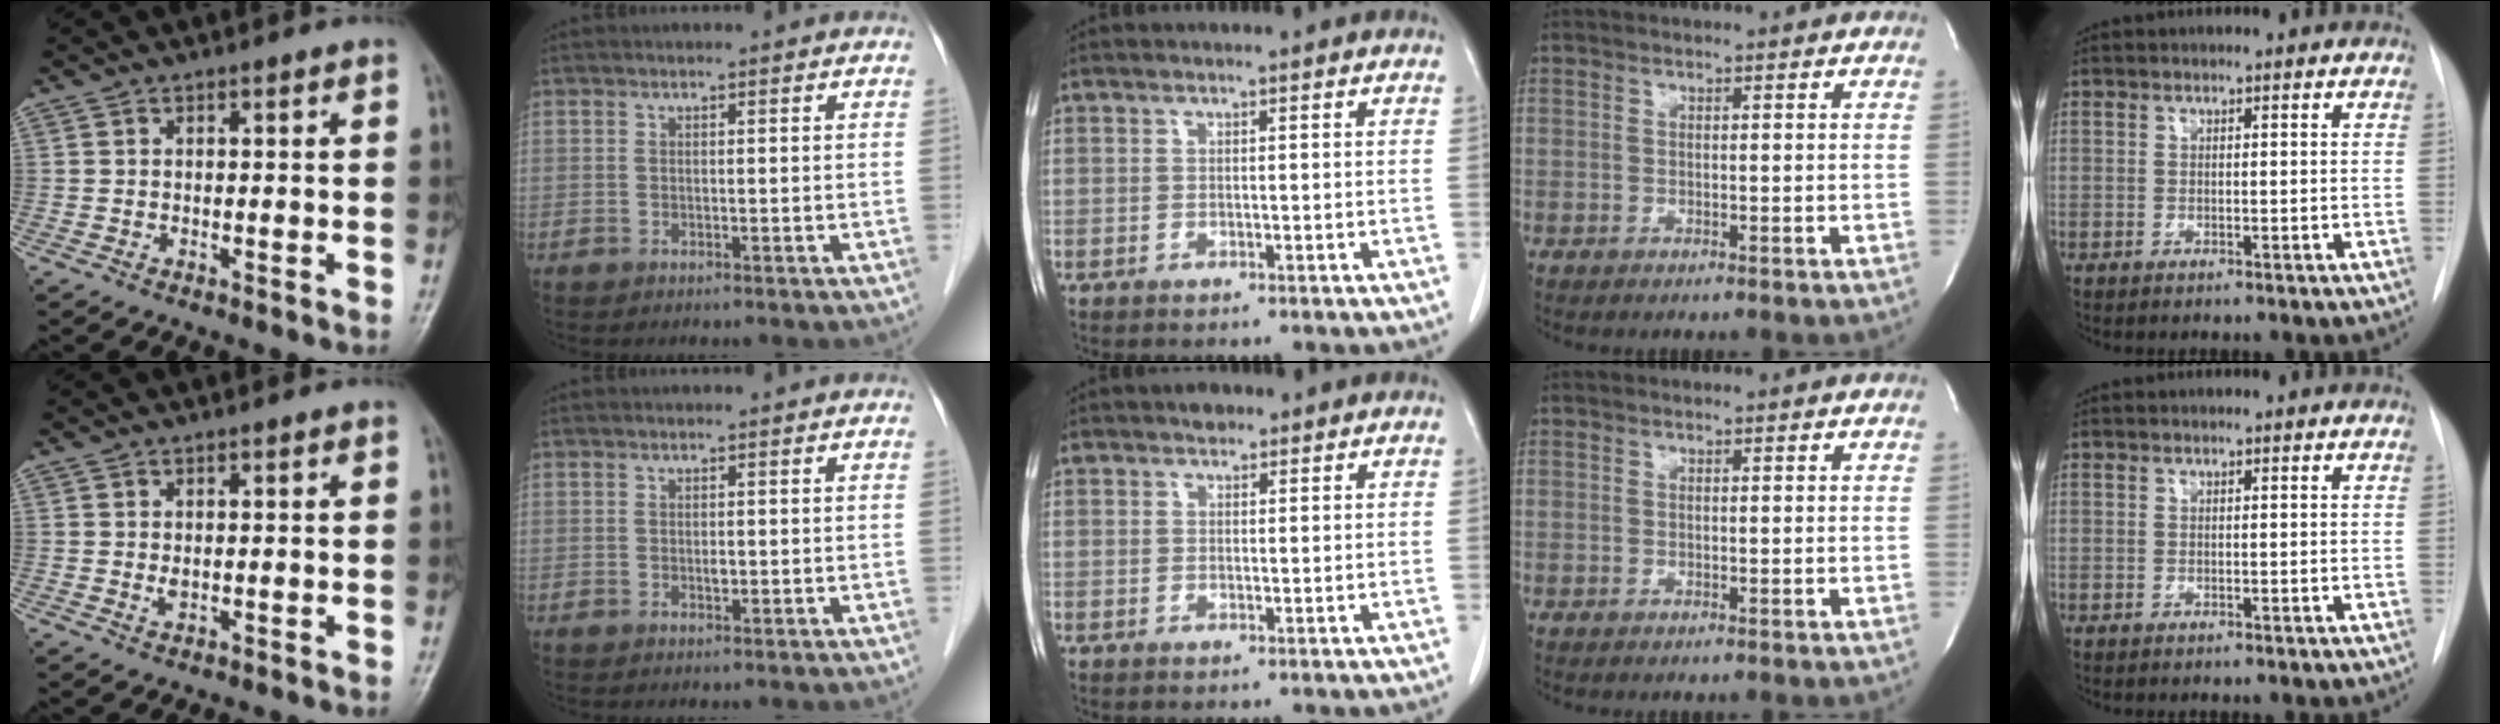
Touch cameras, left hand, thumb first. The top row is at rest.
{"thumb": {"total": 1.3, "force": [0.2, 0.8, 1.0], "torque": [-0.014, -0.003, 0.006]}, "index": {"total": 0.6, "force": [-0.1, 0.3, 0.5], "torque": [-0.009, -0.002, -0.002]}, "middle": {"total": 1.8, "force": [1.3, 0.9, 0.6], "torque": [-0.016, 0.007, 0.020]}}